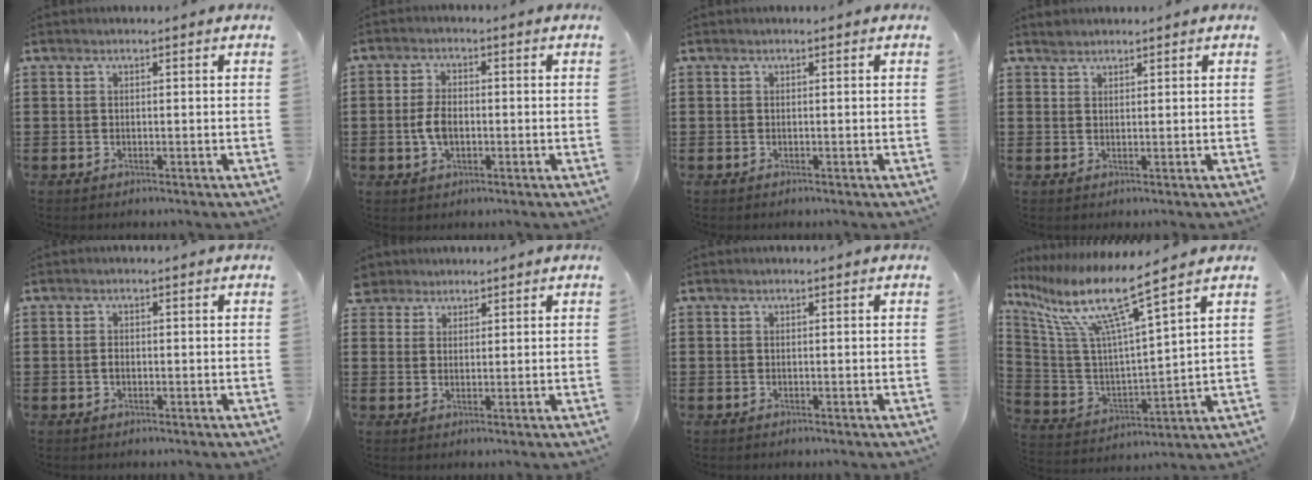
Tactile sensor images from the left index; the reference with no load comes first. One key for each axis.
{"total": 4.4, "fx": -0.5, "fy": 2.4, "fz": 3.6, "tx": -0.089, "ty": -0.002, "tz": -0.016}
{"total": 0.0}
{"total": 1.4, "fx": 1.3, "fy": 0.5, "fz": 0.0, "tx": -0.003, "ty": 0.000, "tz": 0.025}
{"total": 1.2, "fx": -0.1, "fy": 0.6, "fz": 1.0, "tx": -0.022, "ty": 0.002, "tz": -0.003}
{"total": 2.8, "fx": 2.2, "fy": 1.8, "fz": -0.1, "tx": -0.012, "ty": 0.009, "tz": 0.043}
{"total": 0.0}
{"total": 11.7, "fx": 7.7, "fy": 1.3, "fz": 8.8, "tx": -0.195, "ty": -0.045, "tz": 0.121}